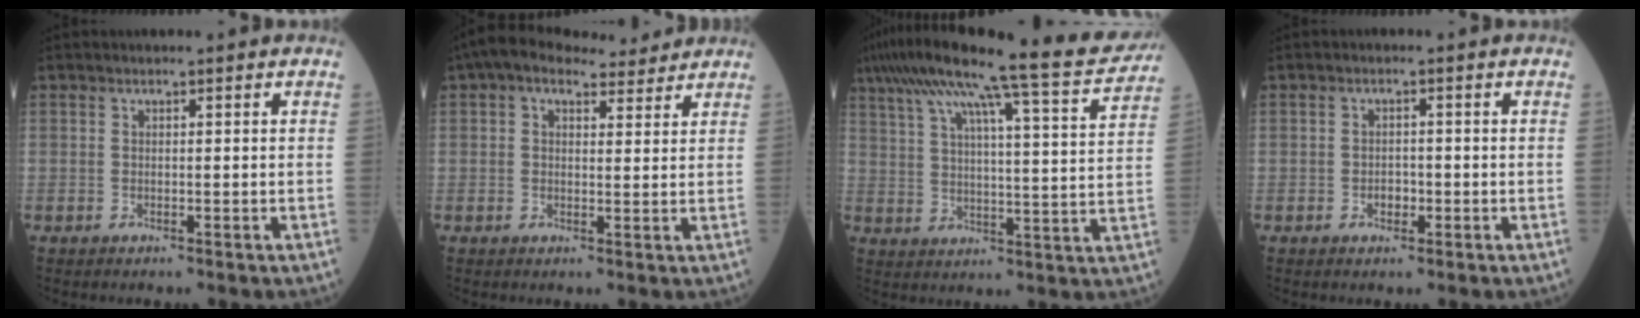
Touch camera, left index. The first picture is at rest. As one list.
[{"total": 7.4, "force": [5.9, 3.1, 3.1], "torque": [-0.053, 0.039, 0.089]}, {"total": 21.8, "force": [18.4, 0.5, 11.6], "torque": [-0.202, -0.008, 0.253]}, {"total": 1.8, "force": [-0.8, 1.2, 1.0], "torque": [-0.012, 0.006, -0.011]}]